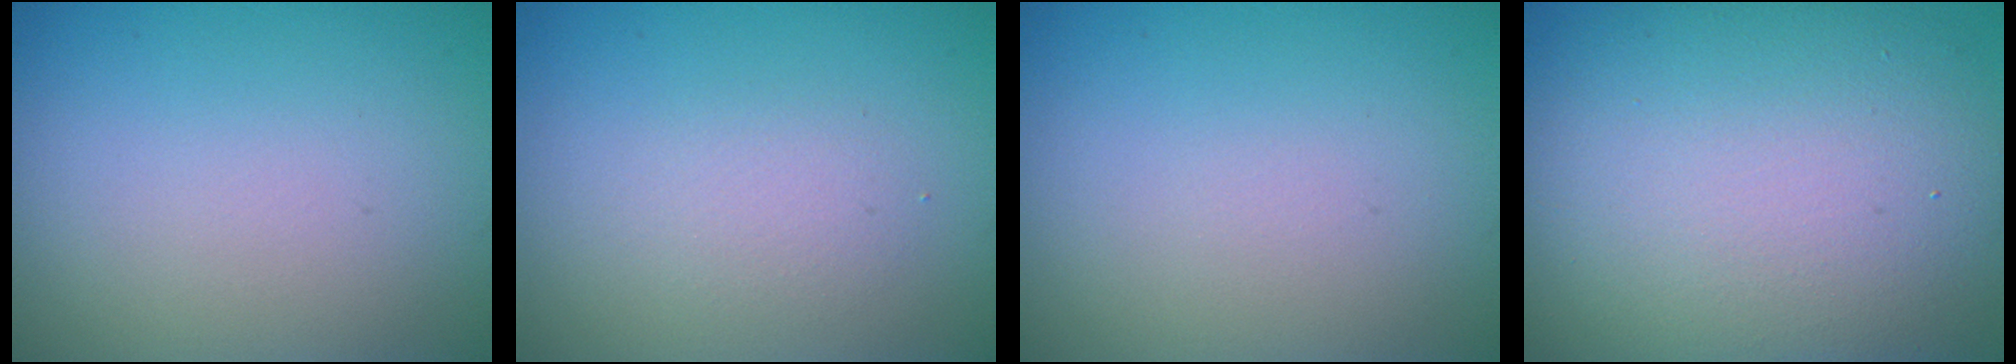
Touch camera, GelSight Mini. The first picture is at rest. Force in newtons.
{"total": 1.6, "press": 1.6, "slide": 0.1}
{"total": 0.0}
{"total": 13.8, "press": 13.8, "slide": 1.1}